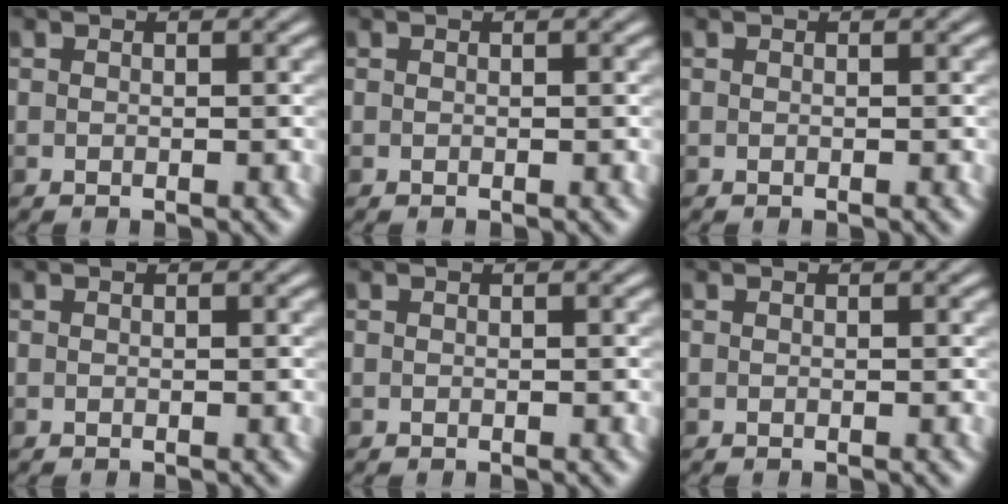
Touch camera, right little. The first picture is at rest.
{"total": 0.0}
{"total": 0.0}
{"total": 0.0}
{"total": 0.0}
{"total": 0.0}